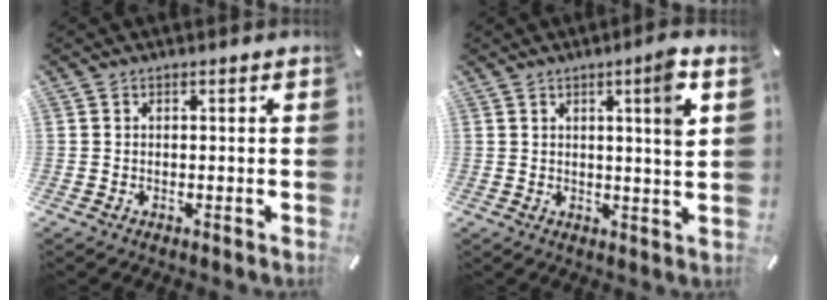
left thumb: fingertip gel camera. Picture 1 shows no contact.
{"total": 7.2, "force": [2.9, 0.0, 6.6], "torque": [-0.088, -0.014, 0.034]}